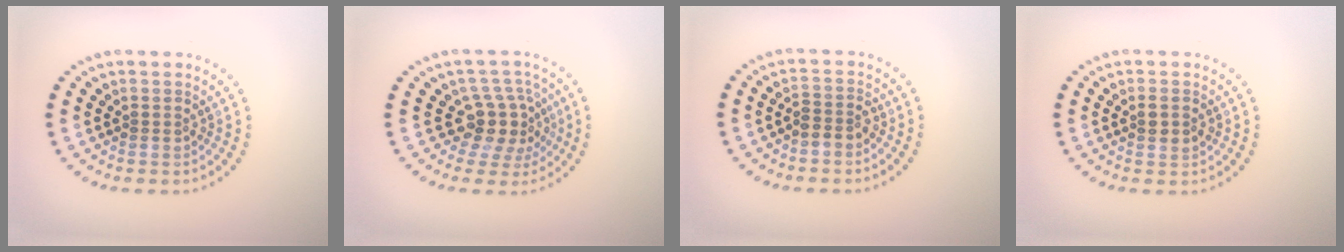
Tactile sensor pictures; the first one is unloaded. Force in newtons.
{"total": 3.7, "press": 2.9, "slide": 2.3}
{"total": 1.7, "press": 1.5, "slide": 0.9}
{"total": 1.4, "press": 1.3, "slide": 0.3}